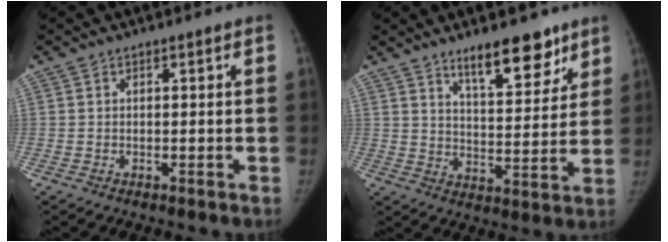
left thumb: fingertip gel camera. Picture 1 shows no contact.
{"total": 11.9, "force": [8.4, 4.3, 7.4], "torque": [-0.073, -0.055, 0.133]}